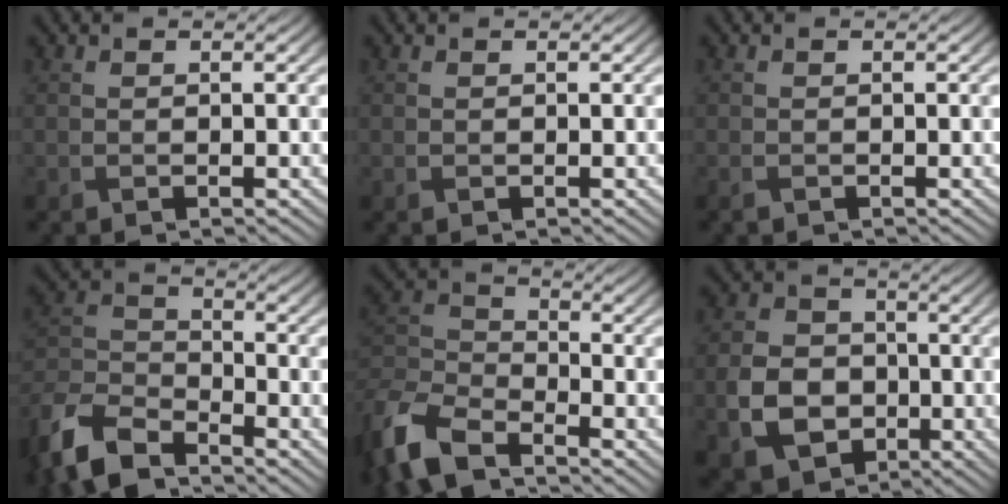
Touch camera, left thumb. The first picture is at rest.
{"total": 0.0}
{"total": 0.6, "force": [-0.5, 0.2, 0.2], "torque": [-0.008, -0.004, -0.008]}
{"total": 10.1, "force": [-8.3, 3.7, 4.4], "torque": [-0.103, -0.009, -0.179]}
{"total": 10.0, "force": [-7.7, 3.8, 5.1], "torque": [-0.128, -0.014, -0.167]}
{"total": 8.1, "force": [-2.3, 6.4, 4.4], "torque": [-0.108, -0.016, -0.047]}